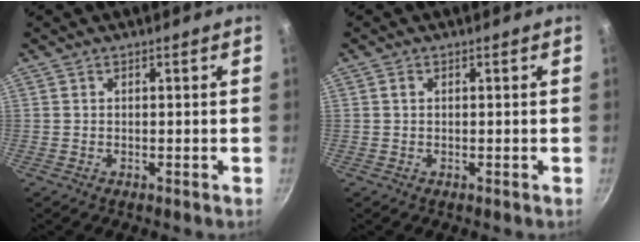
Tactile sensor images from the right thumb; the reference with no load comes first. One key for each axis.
{"total": 0.7, "fx": 0.2, "fy": 0.5, "fz": 0.5, "tx": -0.008, "ty": 0.002, "tz": 0.003}